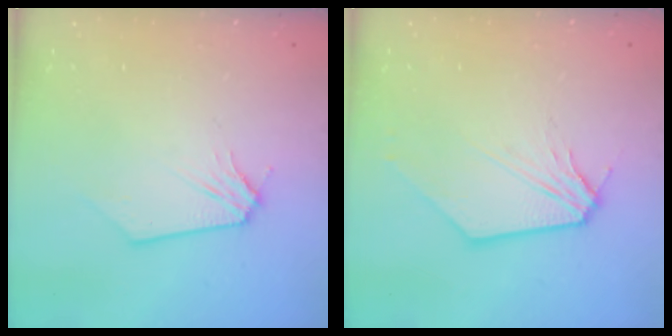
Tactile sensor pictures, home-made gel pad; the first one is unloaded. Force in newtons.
{"total": 3.8, "press": 3.8, "slide": 0.6}